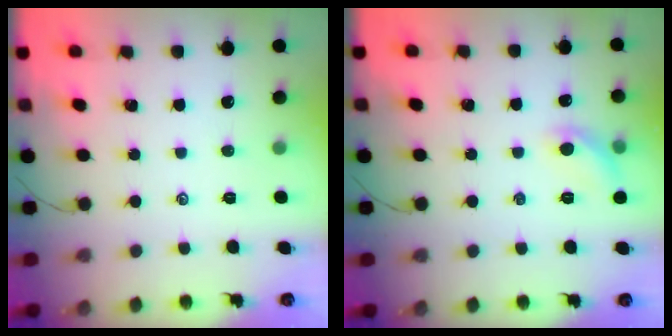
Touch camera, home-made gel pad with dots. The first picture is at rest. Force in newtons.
{"total": 7.4, "press": 7.3, "slide": 0.9}